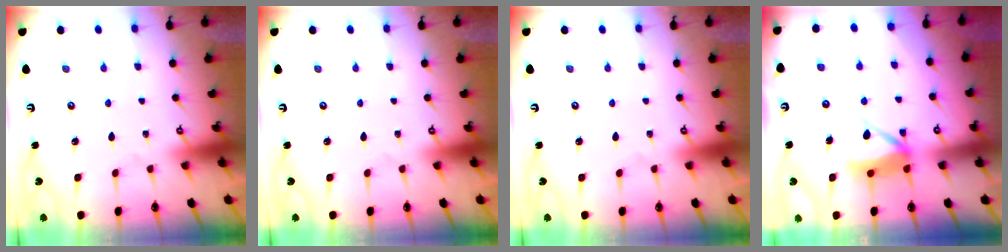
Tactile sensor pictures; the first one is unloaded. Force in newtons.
{"total": 0.0}
{"total": 0.0}
{"total": 7.9, "press": 7.9, "slide": 0.1}